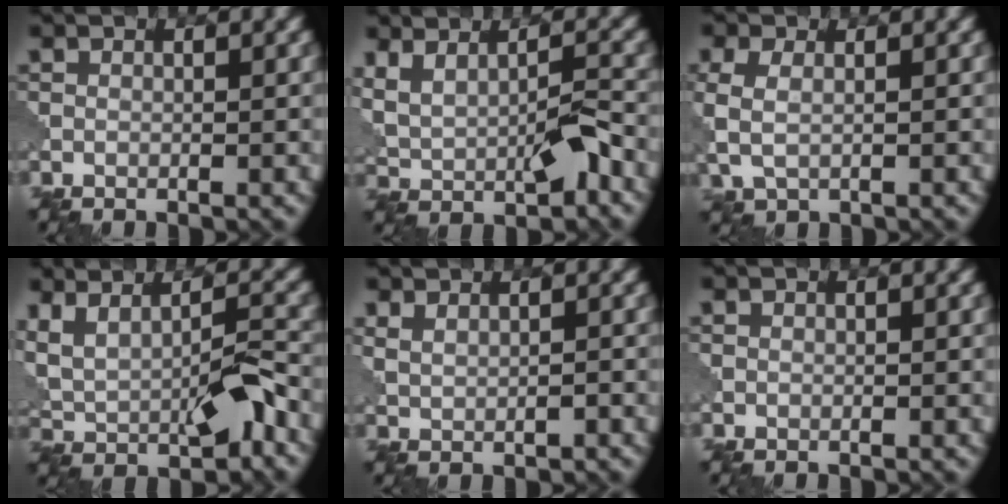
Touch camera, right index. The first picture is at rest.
{"total": 4.7, "force": [0.6, 2.2, 4.1], "torque": [-0.085, -0.006, 0.018]}
{"total": 3.2, "force": [0.1, 2.1, 2.5], "torque": [-0.068, -0.002, 0.005]}
{"total": 6.2, "force": [0.6, 2.7, 5.5], "torque": [-0.110, -0.006, 0.014]}
{"total": 1.7, "force": [1.2, 0.8, 1.0], "torque": [-0.024, -0.003, 0.027]}
{"total": 0.0}